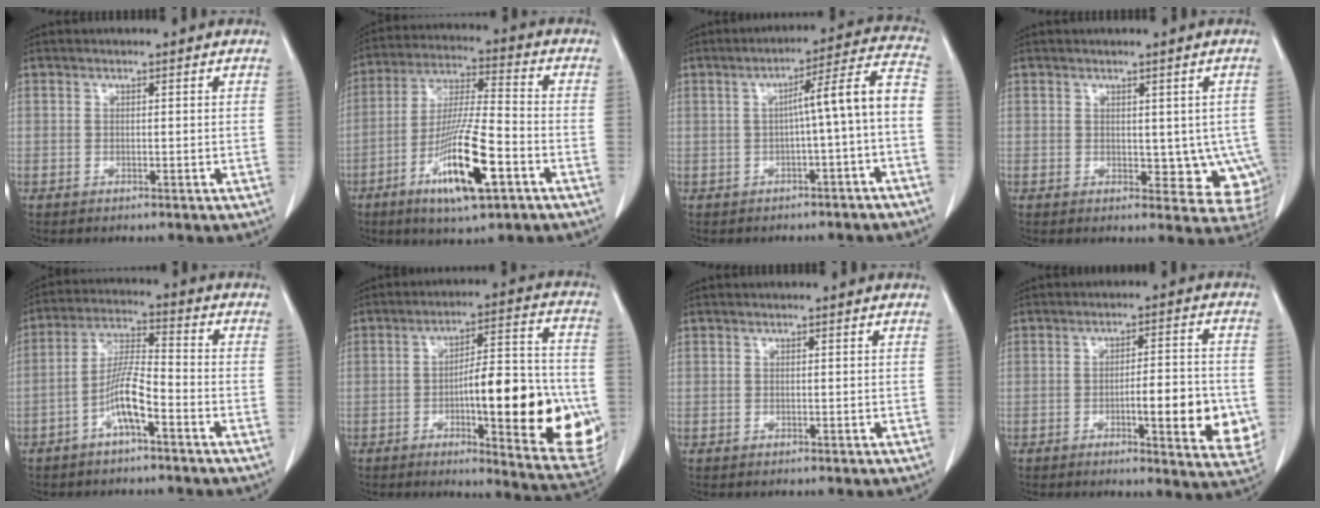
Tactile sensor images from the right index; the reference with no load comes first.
{"total": 14.5, "force": [-6.4, 1.7, 12.9], "torque": [-0.248, -0.019, -0.112]}
{"total": 8.9, "force": [-1.8, -0.4, 8.7], "torque": [-0.116, 0.030, -0.026]}
{"total": 7.0, "force": [-0.1, 4.5, 5.4], "torque": [-0.032, 0.001, 0.009]}
{"total": 7.3, "force": [-3.6, 0.9, 6.3], "torque": [-0.134, 0.012, -0.068]}
{"total": 22.2, "force": [-4.3, 4.4, 21.3], "torque": [-0.237, 0.014, -0.043]}
{"total": 0.0}
{"total": 11.6, "force": [-2.7, 2.4, 11.1], "torque": [-0.131, 0.000, -0.030]}